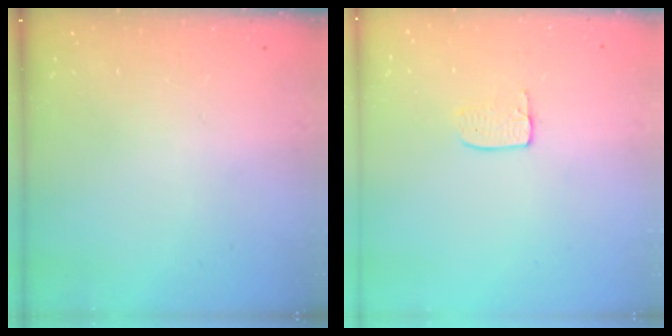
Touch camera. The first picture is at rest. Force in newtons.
{"total": 3.7, "press": 3.7, "slide": 0.2}